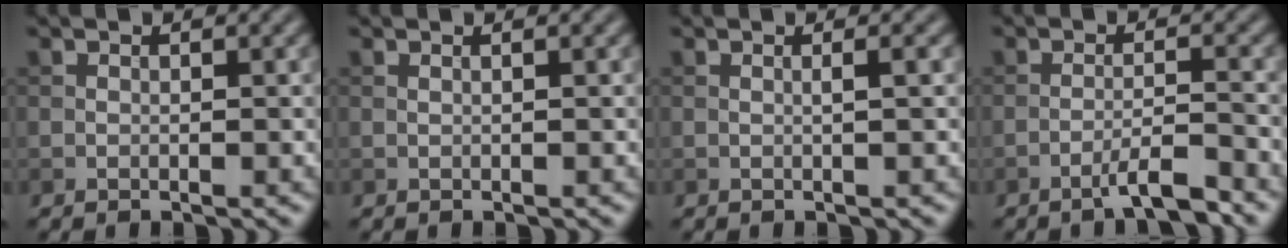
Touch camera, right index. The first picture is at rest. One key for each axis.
{"total": 0.7, "fx": 0.4, "fy": 0.2, "fz": 0.5, "tx": -0.005, "ty": -0.001, "tz": 0.000}
{"total": 1.1, "fx": 0.1, "fy": 0.3, "fz": 1.1, "tx": -0.013, "ty": 0.006, "tz": -0.003}
{"total": 3.1, "fx": -2.2, "fy": 0.2, "fz": 2.2, "tx": -0.032, "ty": 0.008, "tz": -0.048}